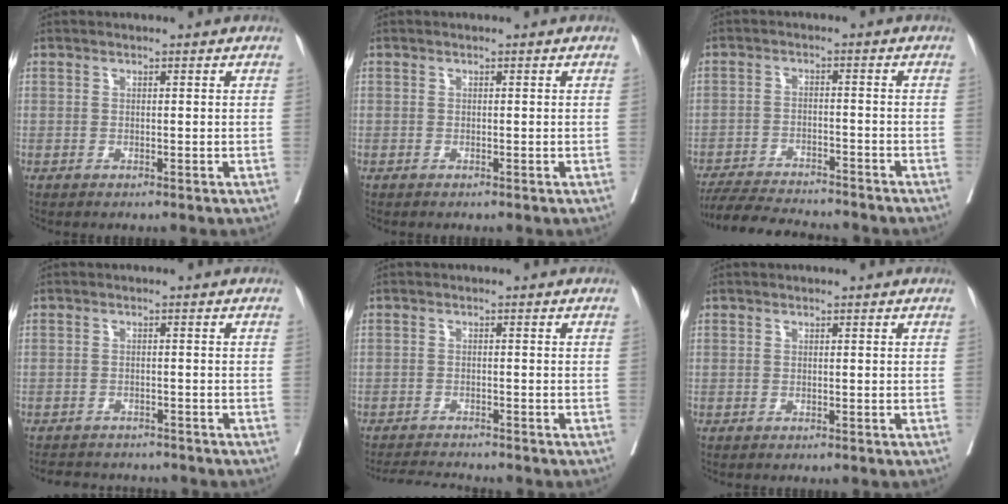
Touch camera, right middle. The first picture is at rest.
{"total": 0.0}
{"total": 13.7, "force": [-12.6, 1.5, 5.2], "torque": [-0.087, -0.017, -0.186]}
{"total": 7.7, "force": [-7.2, 2.1, 1.9], "torque": [-0.033, -0.001, -0.094]}
{"total": 4.8, "force": [-4.7, -0.4, 1.0], "torque": [-0.017, -0.019, -0.077]}
{"total": 0.0}